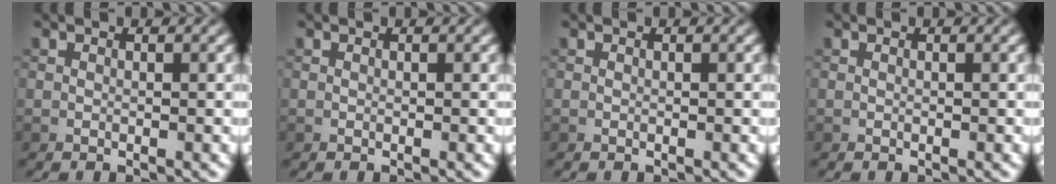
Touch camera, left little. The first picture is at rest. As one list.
[{"total": 0.0}, {"total": 0.0}, {"total": 0.0}]